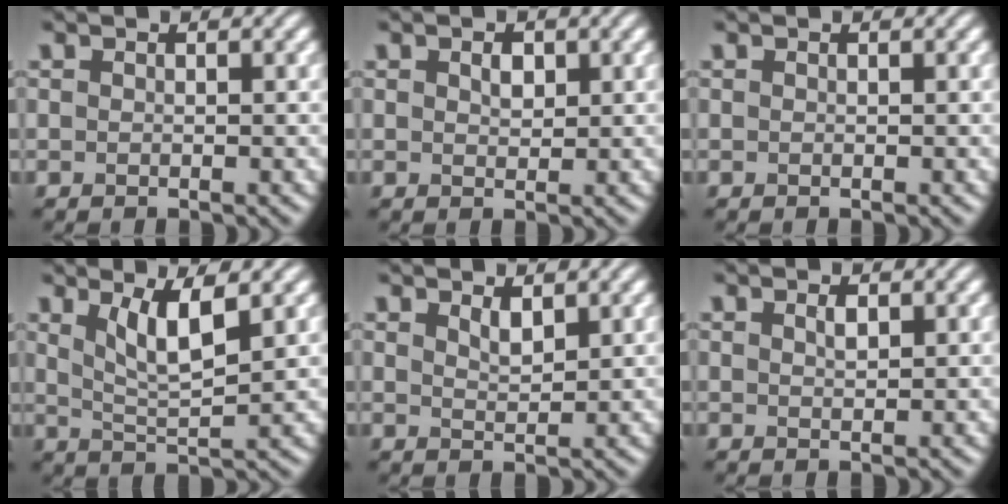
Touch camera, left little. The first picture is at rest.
{"total": 1.4, "force": [0.5, 0.9, 0.9], "torque": [-0.015, 0.001, 0.010]}
{"total": 0.0}
{"total": 4.1, "force": [1.8, 1.0, 3.6], "torque": [-0.072, -0.008, 0.038]}
{"total": 1.5, "force": [1.1, 0.5, 0.9], "torque": [-0.021, -0.002, 0.022]}
{"total": 0.9, "force": [0.5, 0.3, 0.7], "torque": [-0.016, 0.000, 0.010]}